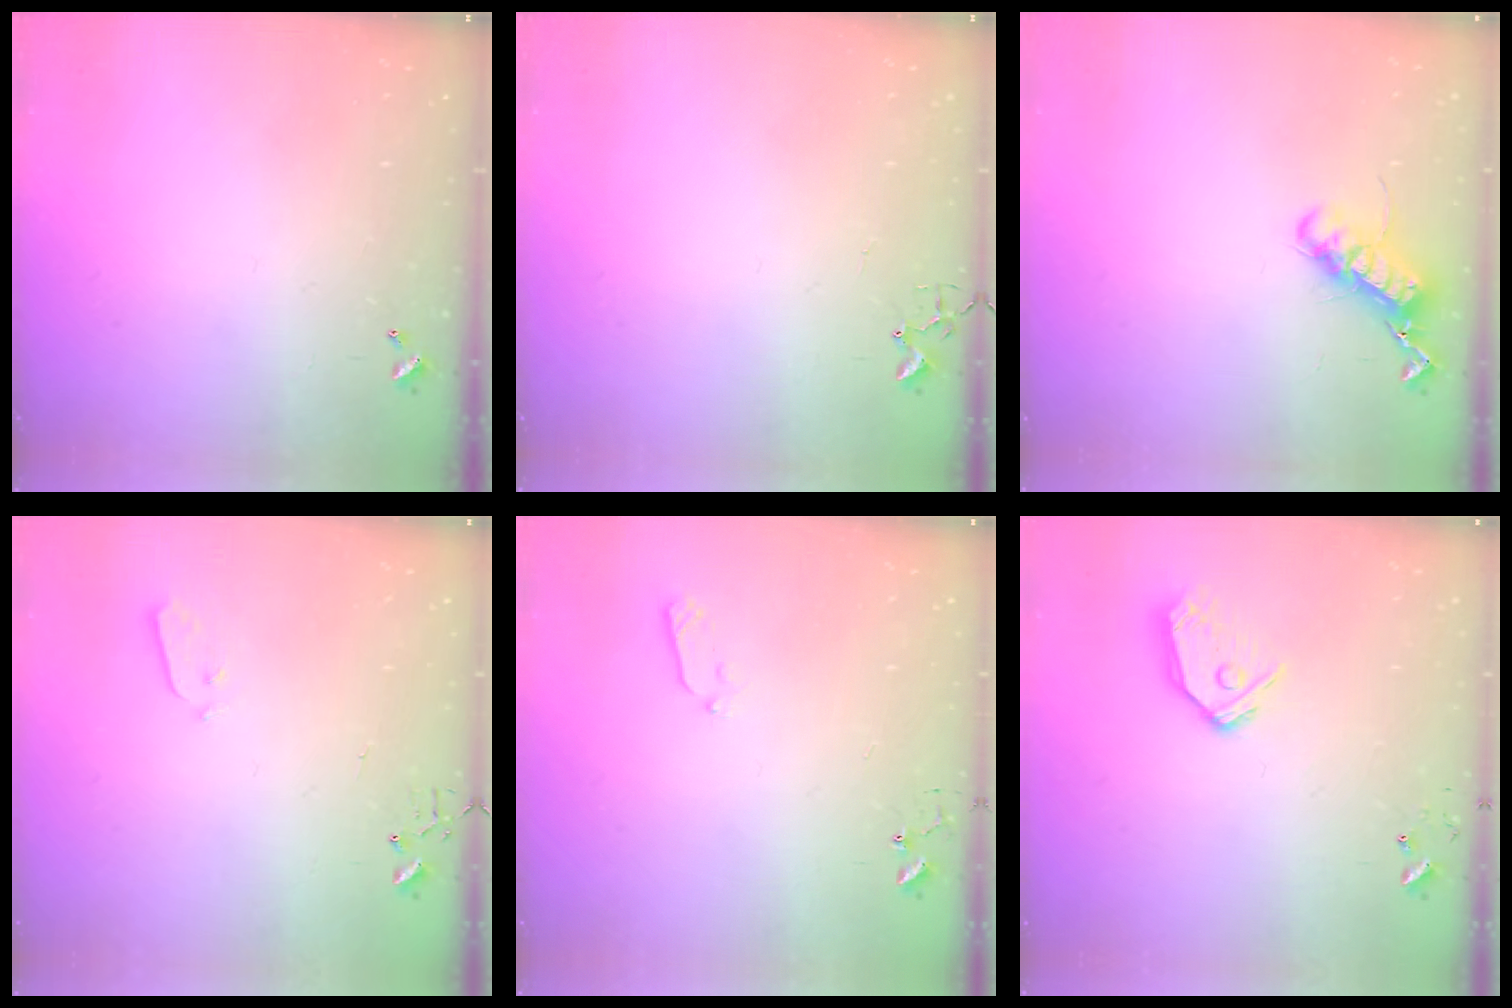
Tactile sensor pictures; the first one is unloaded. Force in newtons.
{"total": 3.3, "press": 3.3, "slide": 0.5}
{"total": 12.2, "press": 12.2, "slide": 0.9}
{"total": 3.0, "press": 2.9, "slide": 0.3}
{"total": 5.6, "press": 5.6, "slide": 0.8}
{"total": 11.6, "press": 11.6, "slide": 1.4}